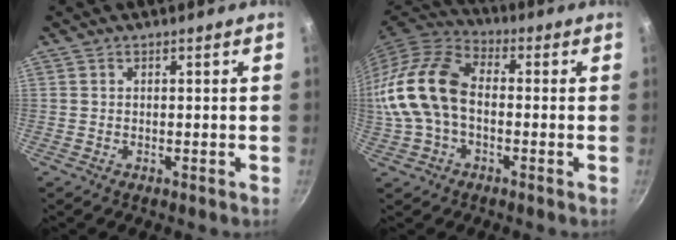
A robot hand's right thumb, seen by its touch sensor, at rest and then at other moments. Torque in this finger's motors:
{"motor_torque": [0.18, 2.62, 1.14, -0.92, 0.43]}